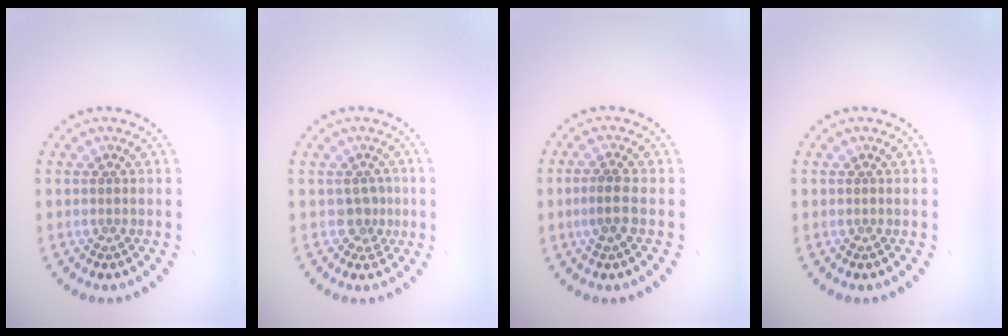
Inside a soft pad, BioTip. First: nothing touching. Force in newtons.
{"total": 1.6, "press": 1.4, "slide": 0.9}
{"total": 1.9, "press": 1.8, "slide": 0.7}
{"total": 0.0}